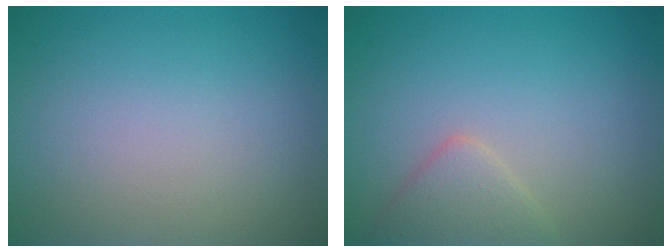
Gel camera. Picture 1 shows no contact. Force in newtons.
{"total": 2.2, "press": 2.2, "slide": 0.1}